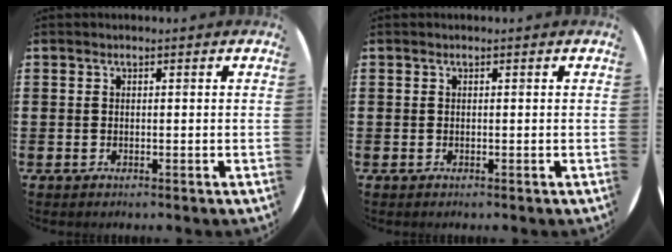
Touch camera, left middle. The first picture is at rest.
{"total": 0.0}